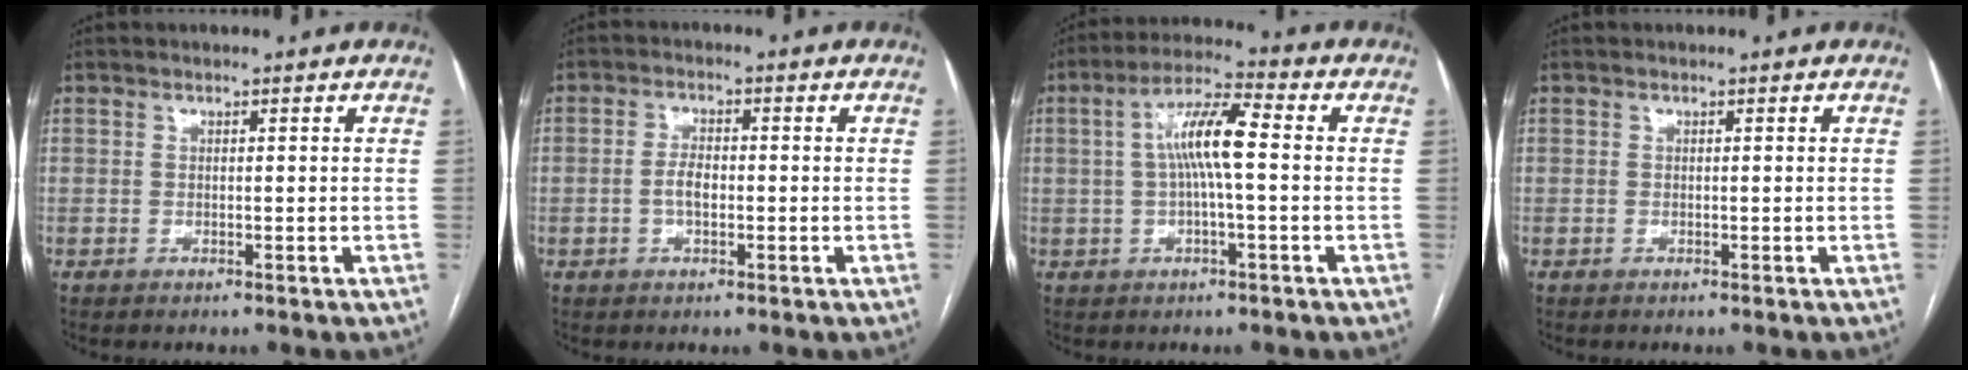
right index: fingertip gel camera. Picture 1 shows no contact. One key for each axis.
{"total": 2.9, "fx": -0.5, "fy": 1.3, "fz": 2.6, "tx": -0.055, "ty": 0.005, "tz": -0.007}
{"total": 8.4, "fx": 0.4, "fy": 1.2, "fz": 8.3, "tx": -0.157, "ty": 0.021, "tz": 0.003}
{"total": 0.0}